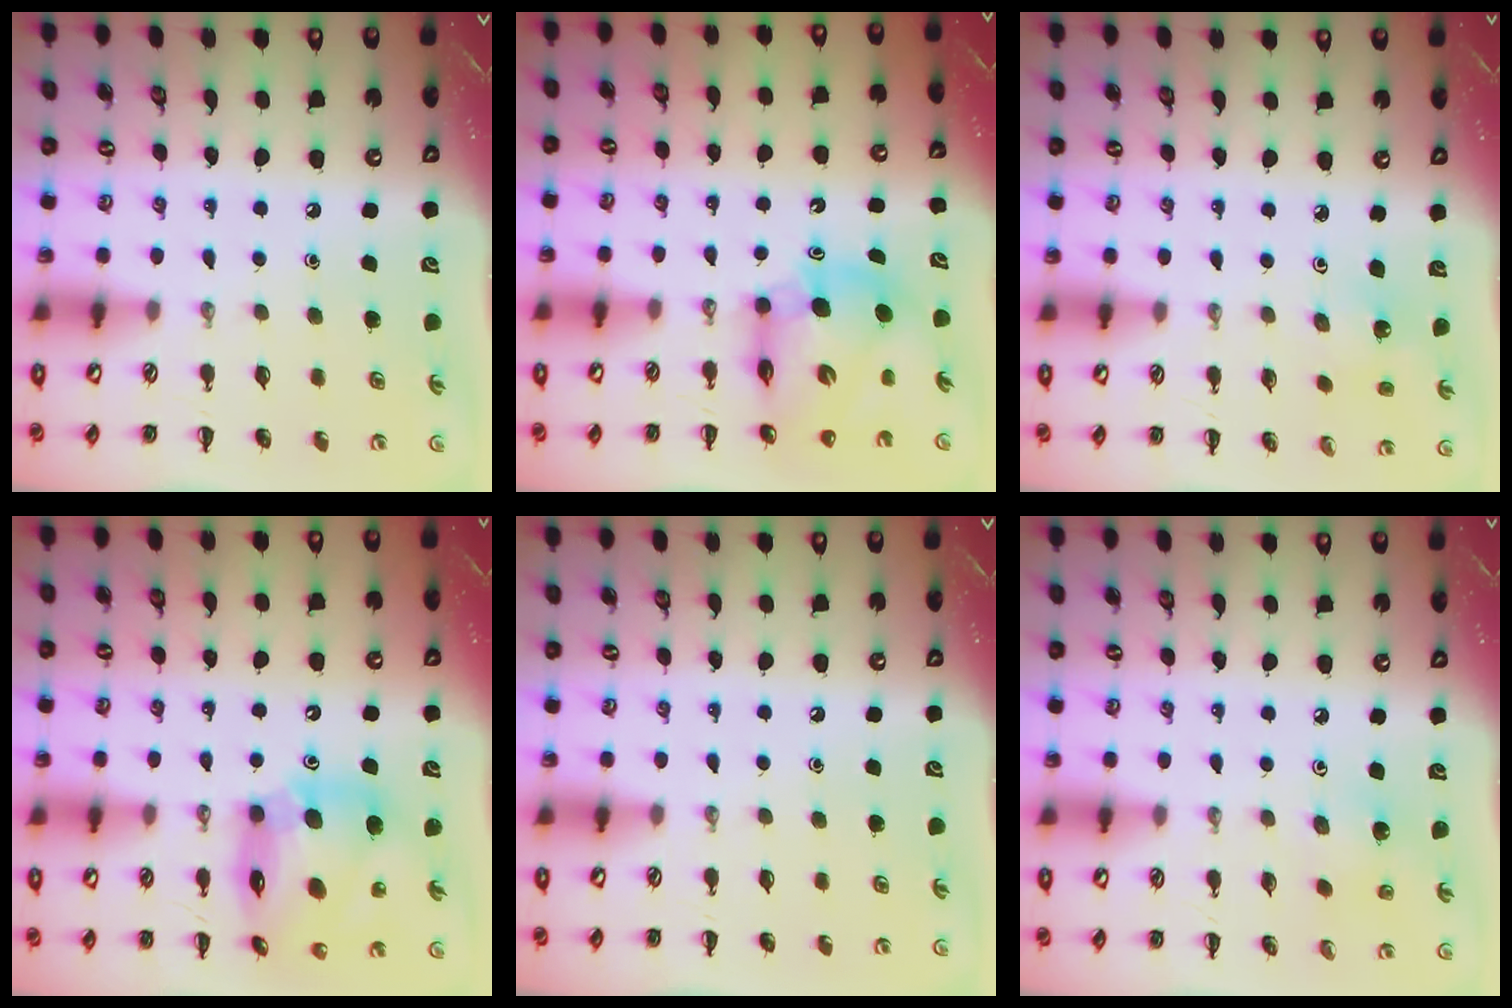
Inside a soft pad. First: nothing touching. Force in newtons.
{"total": 10.5, "press": 9.9, "slide": 3.3}
{"total": 1.6, "press": 1.5, "slide": 0.7}
{"total": 14.9, "press": 14.3, "slide": 4.2}
{"total": 0.0}
{"total": 1.9, "press": 1.9, "slide": 0.6}